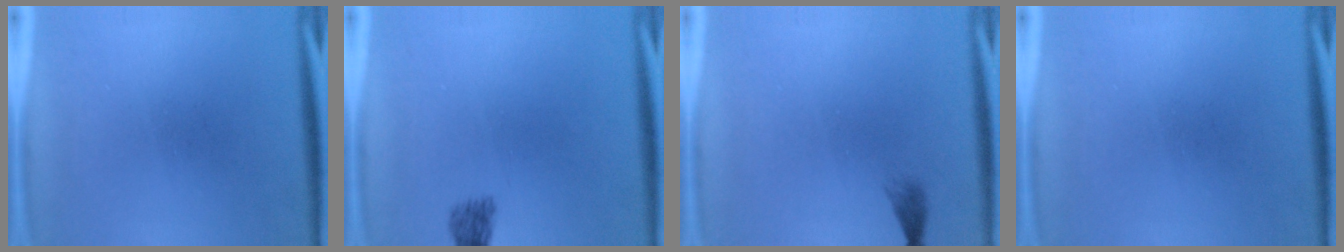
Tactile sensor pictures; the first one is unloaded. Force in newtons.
{"total": 2.1}
{"total": 1.0}
{"total": 0.0}